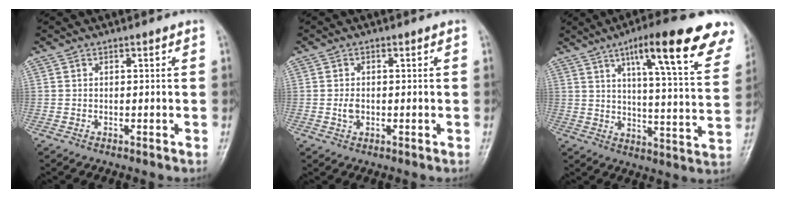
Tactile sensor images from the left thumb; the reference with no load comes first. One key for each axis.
{"total": 2.1, "fx": -0.2, "fy": 1.4, "fz": 1.5, "tx": -0.025, "ty": 0.002, "tz": -0.005}
{"total": 21.7, "fx": 12.6, "fy": 4.4, "fz": 17.1, "tx": -0.213, "ty": -0.036, "tz": 0.173}